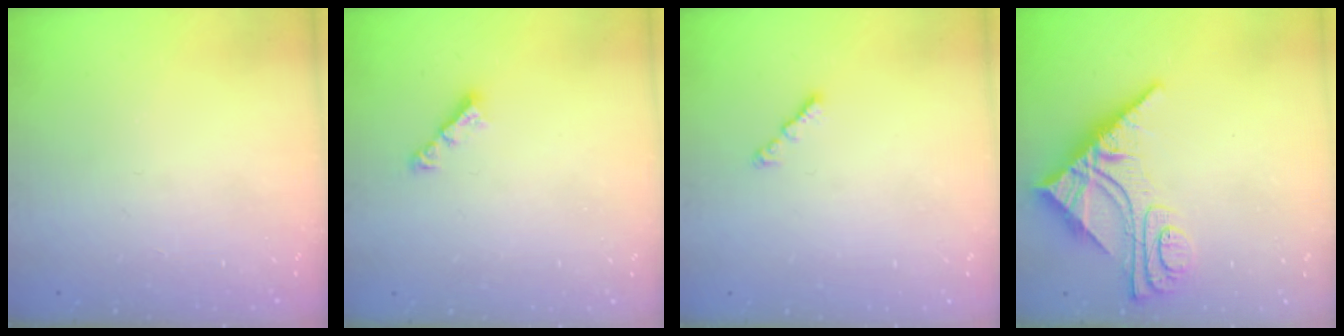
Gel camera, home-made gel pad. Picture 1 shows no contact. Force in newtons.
{"total": 3.8, "press": 3.8, "slide": 0.2}
{"total": 1.6, "press": 1.5, "slide": 0.5}
{"total": 11.8, "press": 11.7, "slide": 1.2}